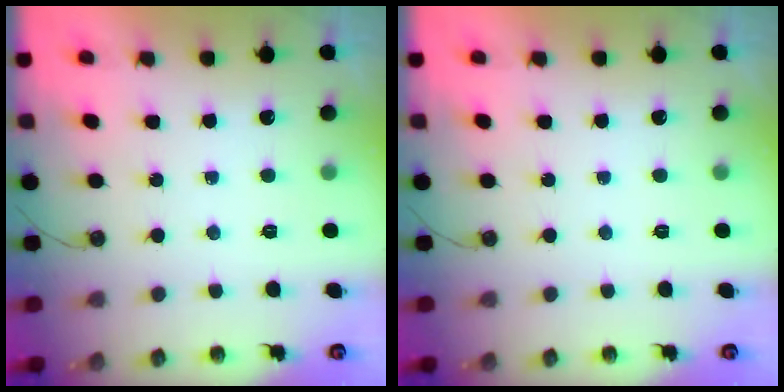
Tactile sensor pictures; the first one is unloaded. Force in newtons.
{"total": 0.0}